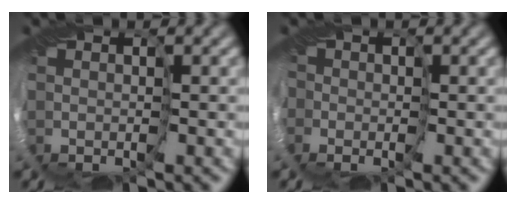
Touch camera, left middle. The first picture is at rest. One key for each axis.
{"total": 2.0, "fx": -0.3, "fy": 1.9, "fz": 0.6, "tx": -0.009, "ty": -0.003, "tz": -0.011}